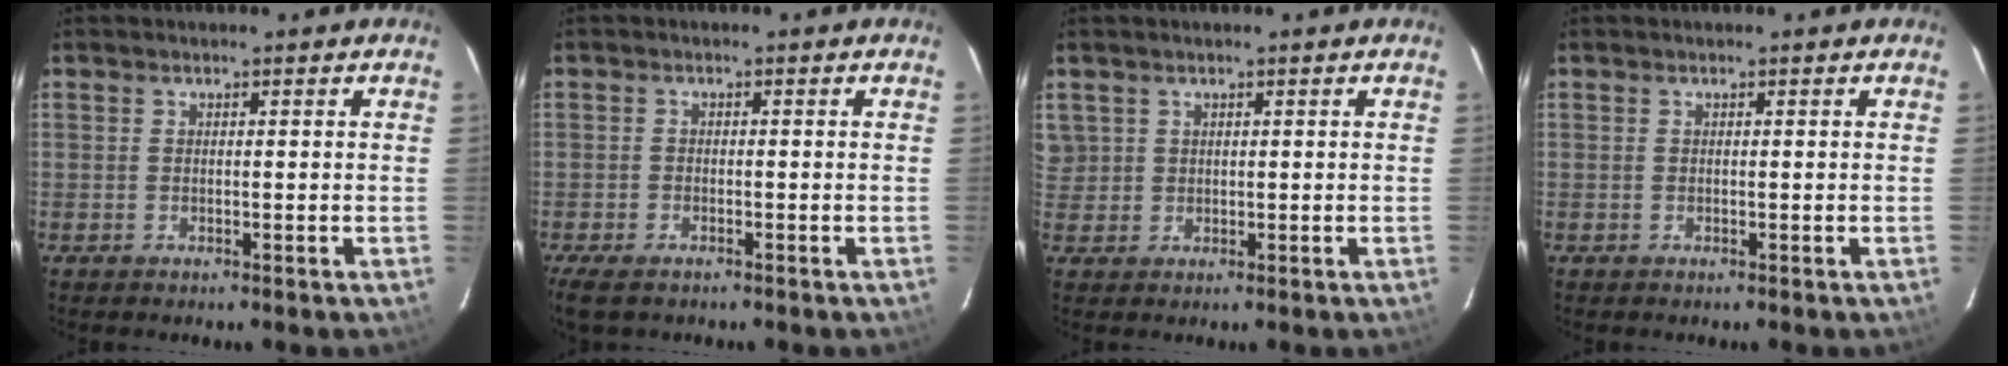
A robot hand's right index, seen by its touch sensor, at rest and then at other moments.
{"total": 5.1, "force": [-3.7, 2.1, 2.8], "torque": [-0.071, -0.019, -0.071]}
{"total": 3.3, "force": [1.3, 3.0, 0.4], "torque": [0.002, 0.010, 0.027]}
{"total": 0.0}